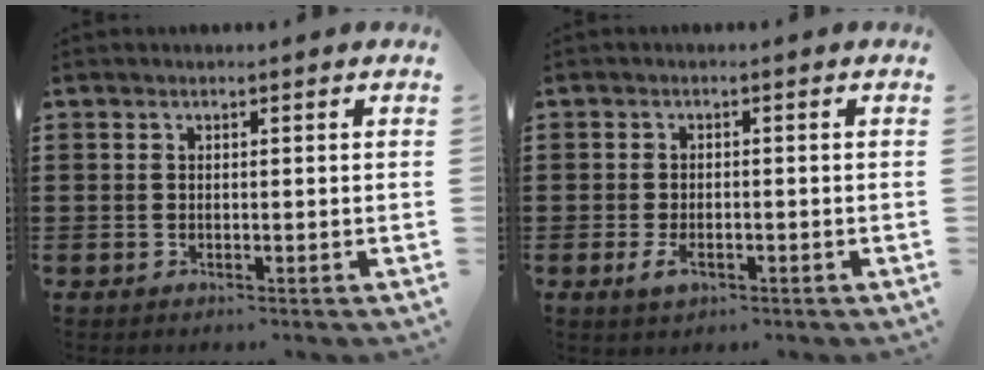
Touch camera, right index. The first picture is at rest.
{"total": 2.1, "force": [-0.9, 1.1, 1.5], "torque": [-0.038, -0.002, -0.020]}